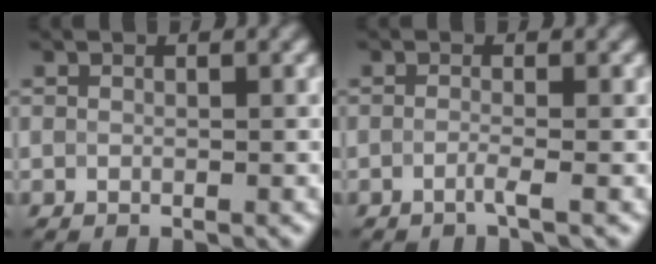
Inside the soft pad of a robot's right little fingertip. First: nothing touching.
{"total": 1.2, "force": [-1.1, -0.2, 0.3], "torque": [-0.004, -0.003, -0.024]}